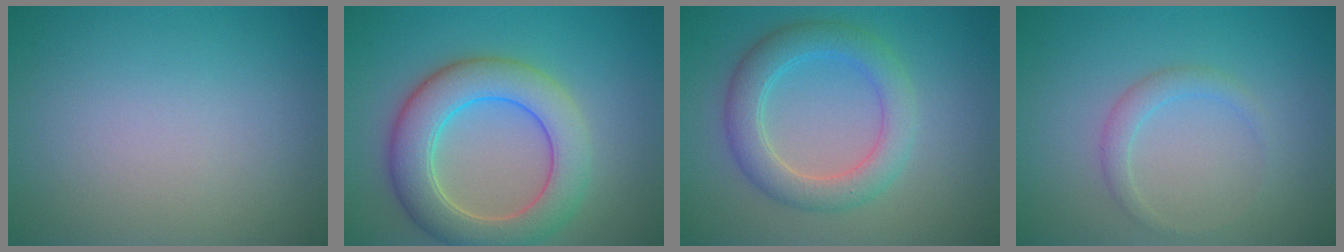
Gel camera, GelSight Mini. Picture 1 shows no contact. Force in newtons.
{"total": 7.2, "press": 7.2, "slide": 0.4}
{"total": 4.6, "press": 4.6, "slide": 0.2}
{"total": 1.5, "press": 1.5, "slide": 0.1}